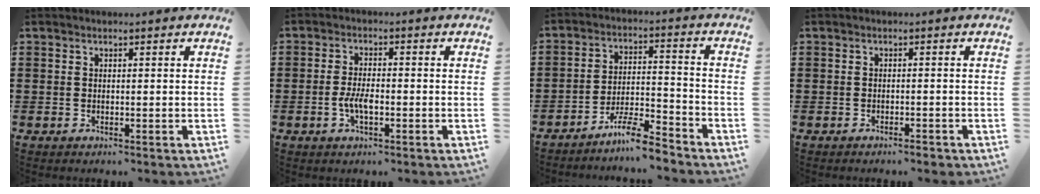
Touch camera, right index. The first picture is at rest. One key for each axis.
{"total": 3.7, "fx": -1.2, "fy": 1.4, "fz": 3.2, "tx": -0.079, "ty": -0.004, "tz": -0.028}
{"total": 7.1, "fx": -6.3, "fy": 0.7, "fz": 3.3, "tx": -0.065, "ty": 0.006, "tz": -0.121}
{"total": 1.1, "fx": -1.0, "fy": 0.1, "fz": 0.5, "tx": -0.012, "ty": -0.002, "tz": -0.019}